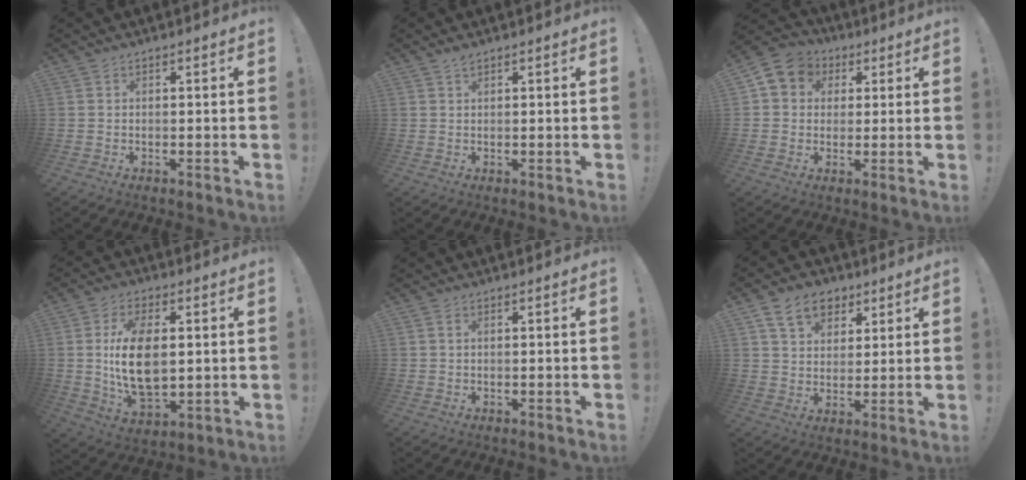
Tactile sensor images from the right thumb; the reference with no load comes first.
{"total": 1.4, "force": [1.1, 0.3, 0.8], "torque": [-0.001, -0.006, 0.016]}
{"total": 7.9, "force": [2.2, 7.0, 2.8], "torque": [-0.047, 0.000, 0.049]}
{"total": 15.1, "force": [1.6, 8.5, 12.4], "torque": [-0.226, -0.010, 0.025]}
{"total": 0.8, "force": [0.4, 0.3, 0.6], "torque": [-0.019, 0.005, 0.007]}
{"total": 11.1, "force": [6.0, 8.1, 4.6], "torque": [-0.071, -0.022, 0.117]}